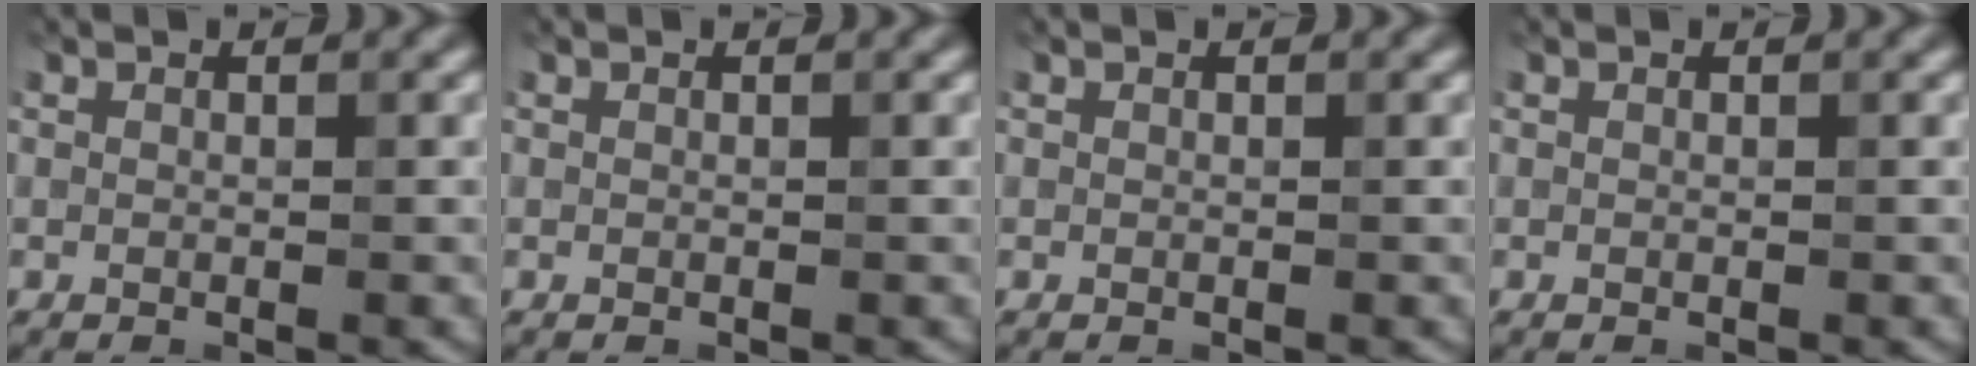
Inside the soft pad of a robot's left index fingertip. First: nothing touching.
{"total": 0.0}
{"total": 0.0}
{"total": 0.0}